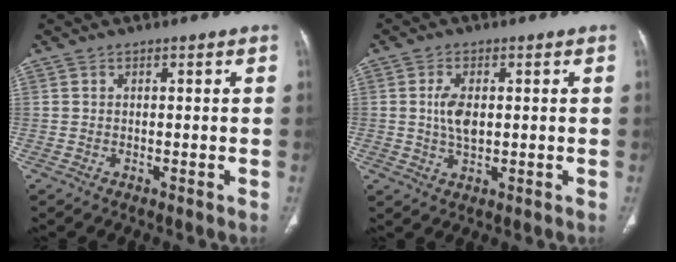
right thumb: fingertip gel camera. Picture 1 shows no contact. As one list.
[{"total": 5.1, "force": [0.5, 2.8, 4.3], "torque": [-0.082, -0.002, 0.012]}]